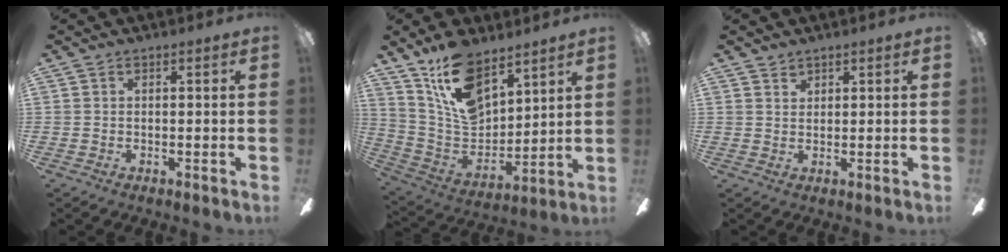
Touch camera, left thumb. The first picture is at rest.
{"total": 16.6, "force": [11.7, 8.2, 8.5], "torque": [-0.168, -0.056, 0.220]}
{"total": 1.5, "force": [1.3, 0.7, 0.1], "torque": [0.005, -0.005, 0.024]}